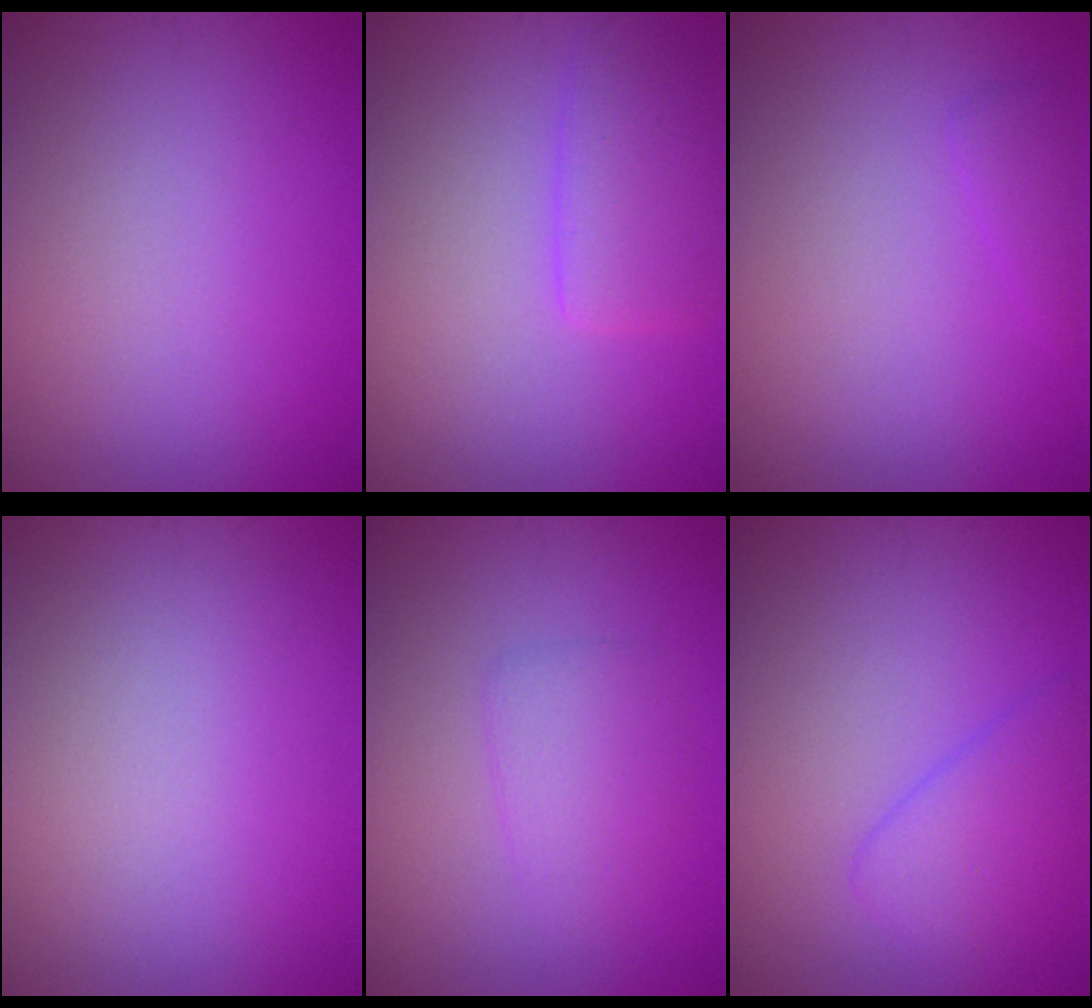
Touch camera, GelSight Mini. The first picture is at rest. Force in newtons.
{"total": 3.2, "press": 3.2, "slide": 0.2}
{"total": 1.1, "press": 1.1, "slide": 0.1}
{"total": 0.0}
{"total": 2.3, "press": 2.3, "slide": 0.1}
{"total": 3.4, "press": 3.4, "slide": 0.2}